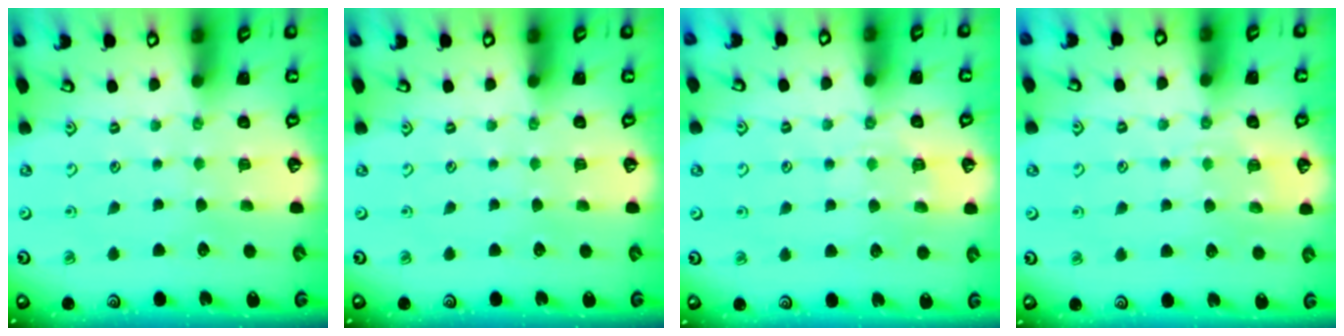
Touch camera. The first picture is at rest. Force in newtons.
{"total": 0.0}
{"total": 5.3, "press": 5.2, "slide": 0.6}
{"total": 5.1, "press": 5.1, "slide": 0.8}